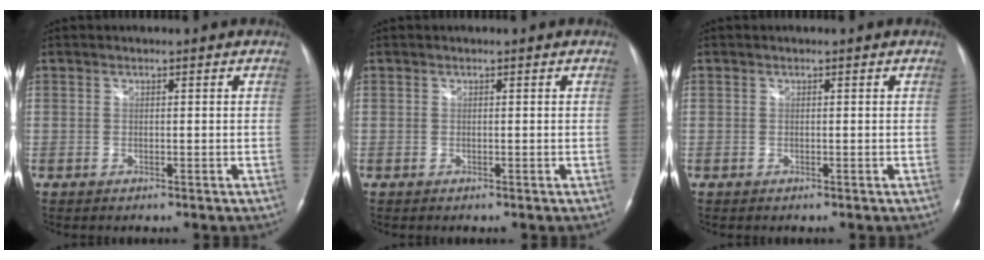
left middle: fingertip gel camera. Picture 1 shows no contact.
{"total": 0.0}
{"total": 0.0}